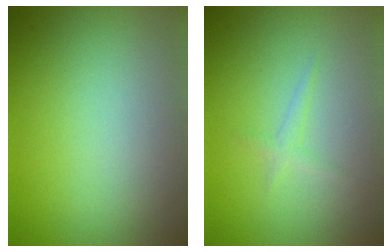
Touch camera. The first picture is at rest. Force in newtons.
{"total": 0.9, "press": 0.9, "slide": 0.0}